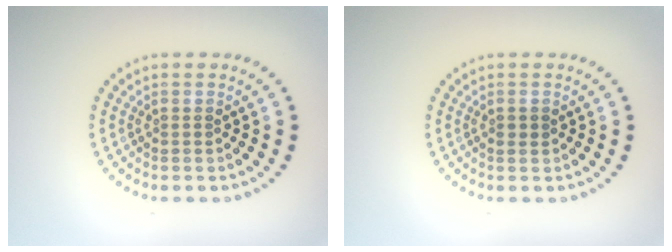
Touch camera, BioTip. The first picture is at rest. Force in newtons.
{"total": 0.8, "press": 0.8, "slide": 0.3}